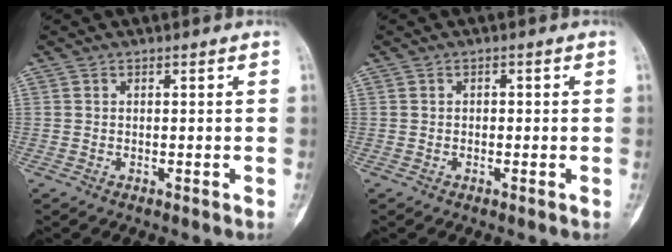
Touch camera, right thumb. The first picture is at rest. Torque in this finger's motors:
{"motor_torque": [-0.45, -0.31, -0.20, 0.26, 0.06]}